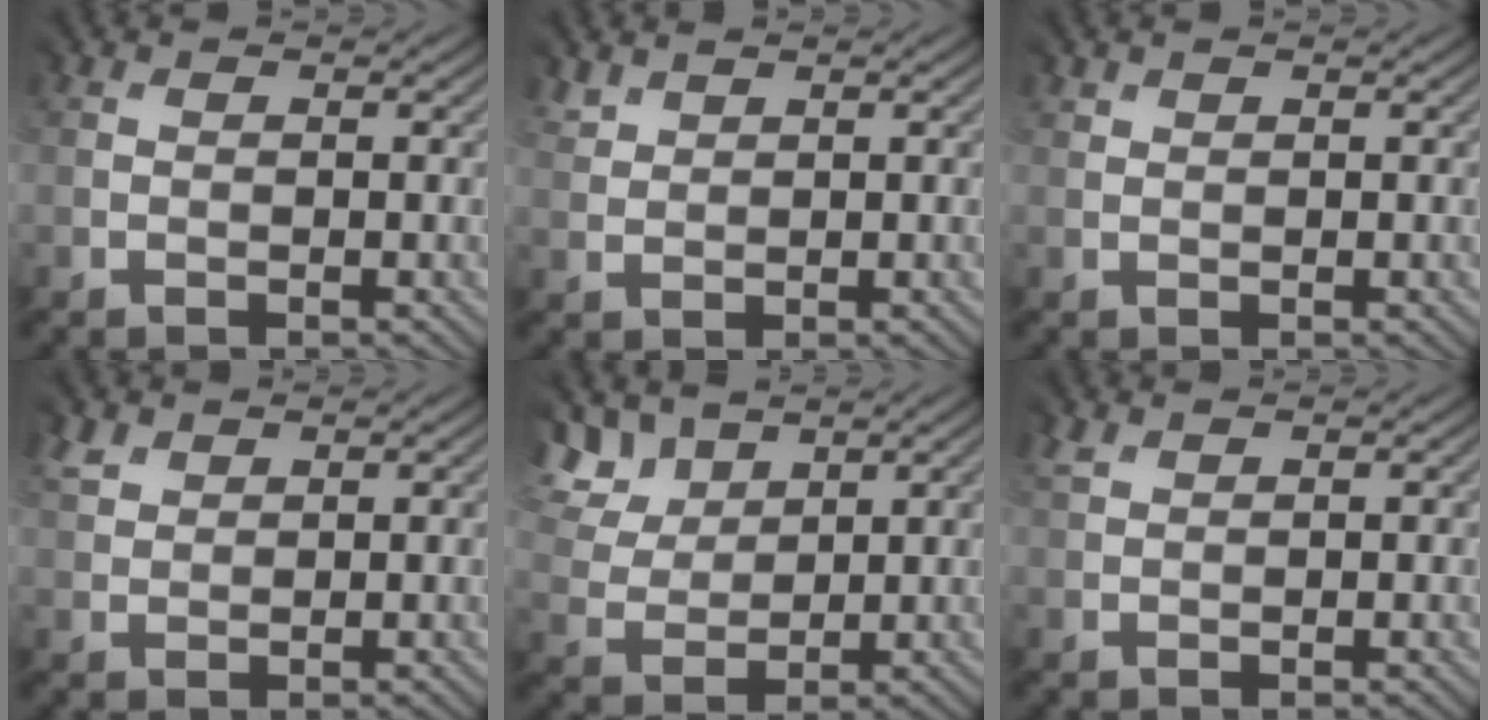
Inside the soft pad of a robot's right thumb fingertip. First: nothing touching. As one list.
[{"total": 2.6, "force": [2.4, 0.5, -0.8], "torque": [0.006, 0.002, 0.052]}, {"total": 1.4, "force": [1.3, 0.6, -0.3], "torque": [0.005, 0.000, 0.024]}, {"total": 2.6, "force": [2.3, 1.1, -0.6], "torque": [-0.001, 0.003, 0.047]}, {"total": 7.0, "force": [5.4, 3.8, 2.2], "torque": [-0.097, 0.013, 0.098]}, {"total": 2.2, "force": [2.0, 1.0, 0.2], "torque": [-0.015, 0.004, 0.038]}]